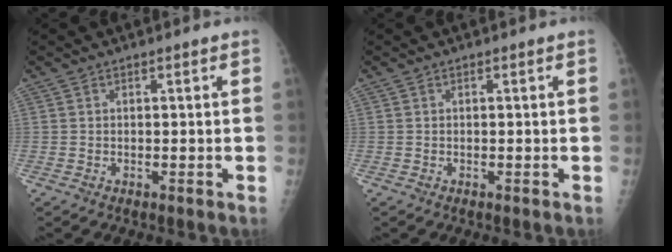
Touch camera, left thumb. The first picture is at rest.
{"total": 0.0}